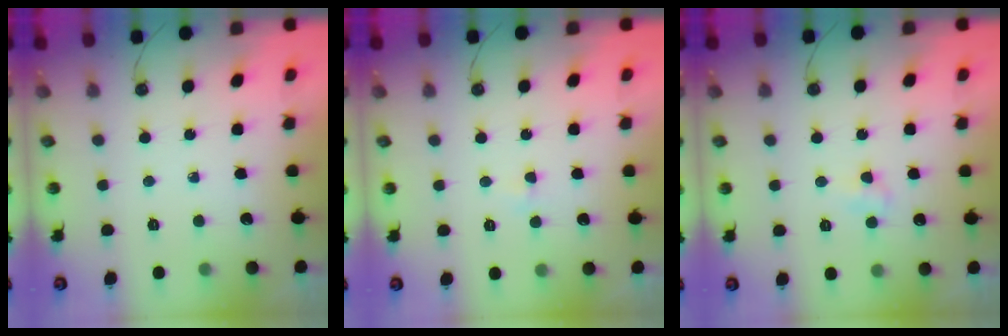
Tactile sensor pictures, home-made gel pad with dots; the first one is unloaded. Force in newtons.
{"total": 2.5, "press": 2.5, "slide": 0.4}
{"total": 2.9, "press": 2.7, "slide": 0.9}